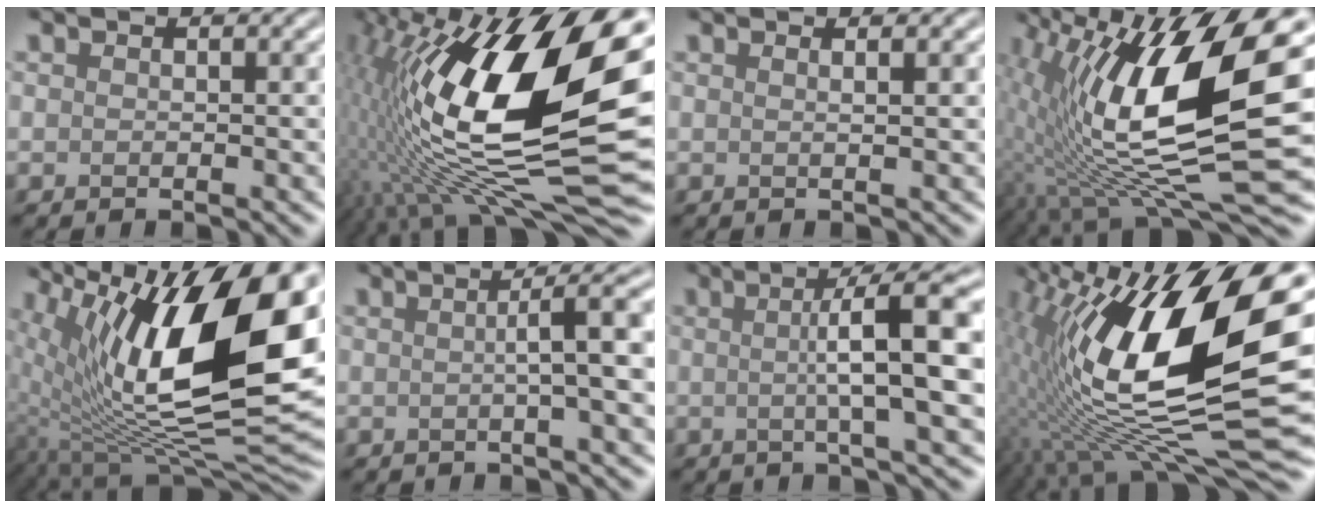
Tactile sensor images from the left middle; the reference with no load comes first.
{"total": 19.8, "force": [3.3, 8.2, 17.8], "torque": [-0.318, 0.004, 0.054]}
{"total": 1.7, "force": [0.7, 0.8, 1.4], "torque": [-0.007, 0.008, -0.014]}
{"total": 15.1, "force": [1.6, 4.7, 14.3], "torque": [-0.251, -0.012, 0.025]}
{"total": 17.3, "force": [4.0, 6.8, 15.3], "torque": [-0.254, -0.002, 0.076]}
{"total": 5.6, "force": [0.3, 1.0, 5.5], "torque": [-0.073, 0.017, 0.001]}
{"total": 10.4, "force": [1.0, 2.1, 10.1], "torque": [-0.127, 0.018, 0.008]}
{"total": 18.1, "force": [2.5, 6.8, 16.5], "torque": [-0.297, 0.014, 0.032]}